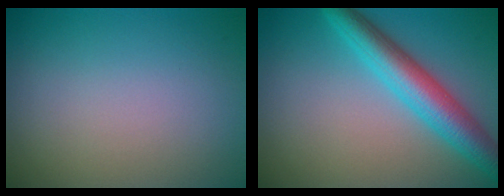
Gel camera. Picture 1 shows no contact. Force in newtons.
{"total": 5.5, "press": 5.5, "slide": 0.1}